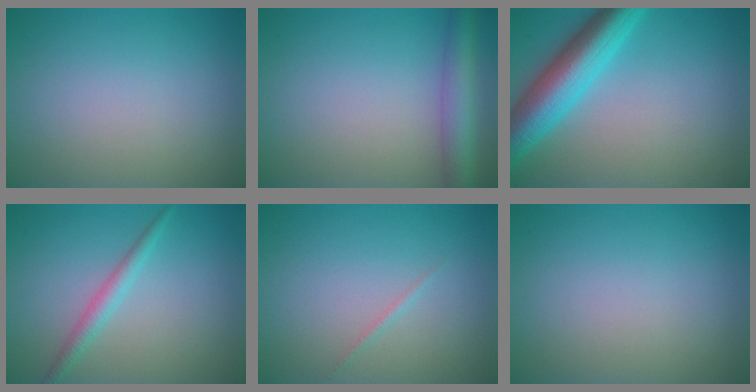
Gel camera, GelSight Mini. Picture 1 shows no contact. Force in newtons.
{"total": 4.6, "press": 4.6, "slide": 0.1}
{"total": 7.5, "press": 7.5, "slide": 0.3}
{"total": 1.9, "press": 1.9, "slide": 0.1}
{"total": 0.6, "press": 0.6, "slide": 0.0}
{"total": 0.0}